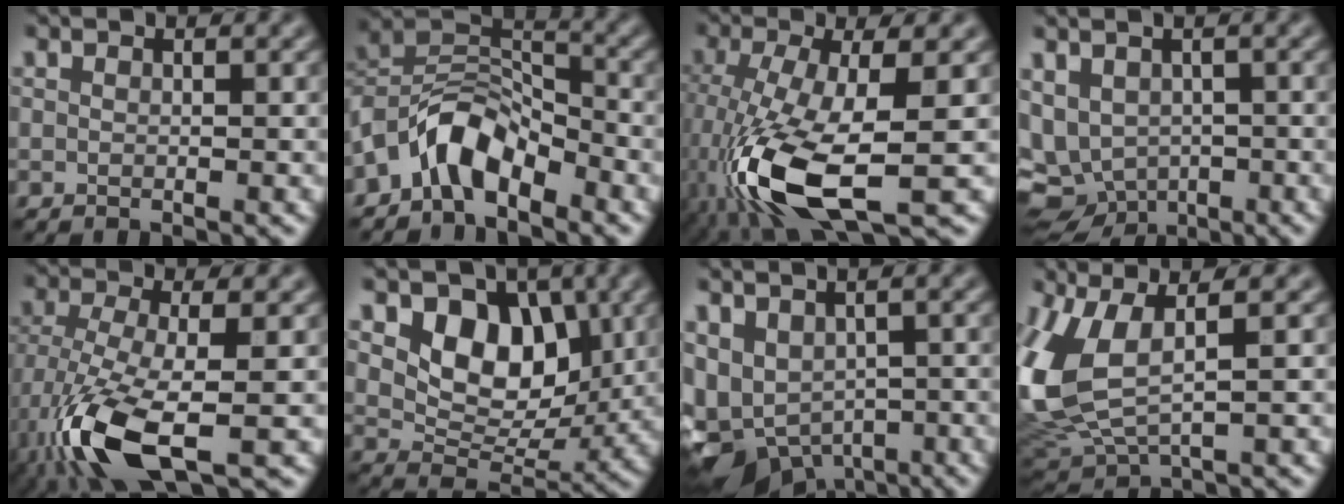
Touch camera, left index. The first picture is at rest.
{"total": 5.9, "force": [-4.2, 2.8, 3.1], "torque": [-0.049, 0.011, -0.087]}
{"total": 10.8, "force": [-4.5, 3.5, 9.2], "torque": [-0.211, -0.021, -0.086]}
{"total": 7.4, "force": [-2.4, 5.7, 4.2], "torque": [-0.080, -0.024, -0.023]}
{"total": 9.0, "force": [-4.7, 2.8, 7.1], "torque": [-0.164, -0.013, -0.095]}
{"total": 6.3, "force": [1.9, 4.5, 4.0], "torque": [-0.063, -0.014, 0.028]}
{"total": 7.7, "force": [-3.5, 5.2, 4.5], "torque": [-0.083, -0.022, -0.049]}
{"total": 9.5, "force": [1.3, 4.8, 8.1], "torque": [-0.225, -0.009, 0.031]}